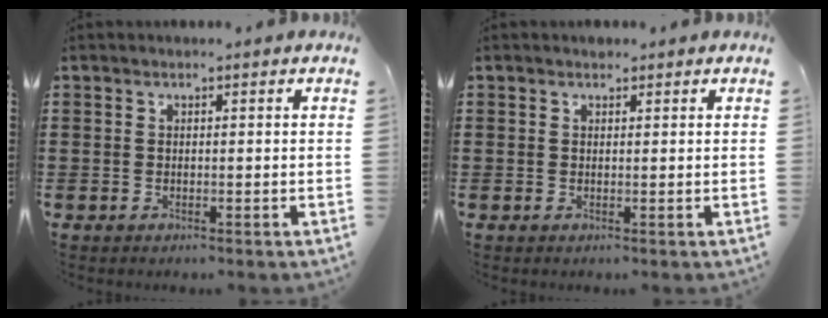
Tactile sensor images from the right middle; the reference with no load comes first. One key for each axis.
{"total": 0.7, "fx": 0.6, "fy": 0.4, "fz": 0.0, "tx": 0.005, "ty": -0.002, "tz": 0.009}